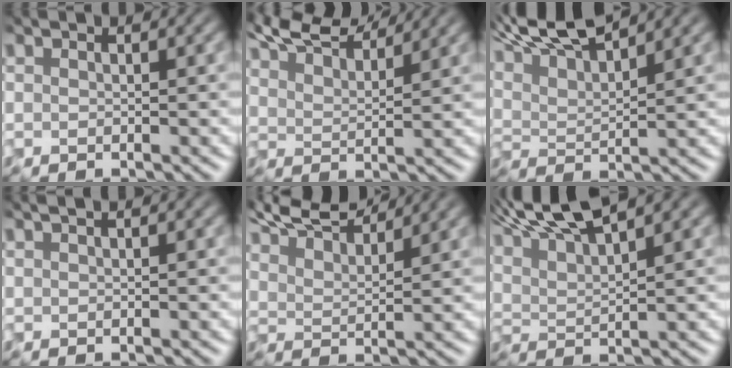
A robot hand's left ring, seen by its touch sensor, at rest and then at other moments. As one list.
[{"total": 6.8, "force": [6.0, 1.5, 3.0], "torque": [-0.072, 0.021, 0.092]}, {"total": 7.4, "force": [6.0, 1.4, 4.0], "torque": [-0.083, 0.018, 0.105]}, {"total": 2.3, "force": [1.4, 1.0, 1.5], "torque": [-0.003, 0.018, 0.000]}, {"total": 6.9, "force": [6.1, 1.4, 2.9], "torque": [-0.072, 0.018, 0.094]}, {"total": 8.5, "force": [6.5, 1.7, 5.3], "torque": [-0.103, 0.020, 0.106]}]